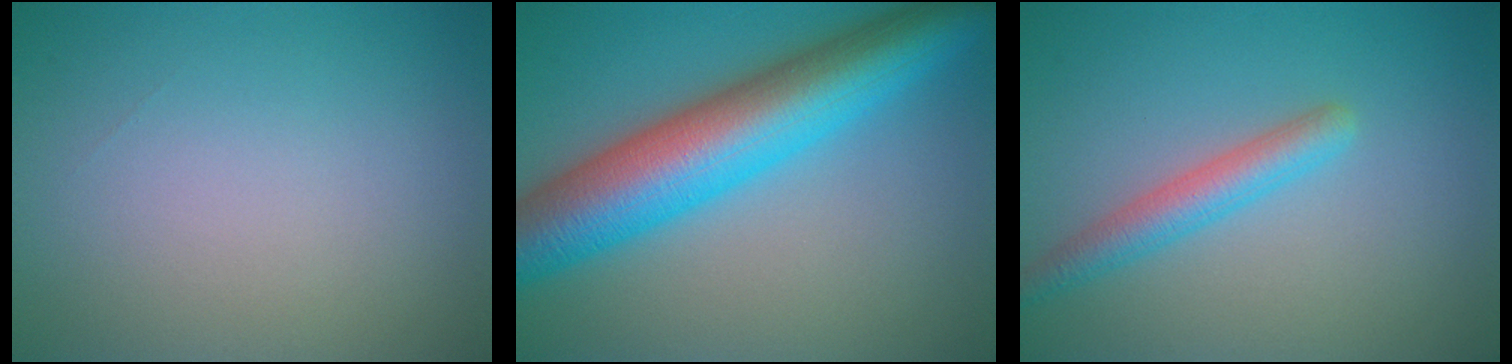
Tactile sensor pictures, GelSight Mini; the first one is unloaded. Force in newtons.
{"total": 11.1, "press": 11.1, "slide": 0.2}
{"total": 2.9, "press": 2.9, "slide": 0.1}